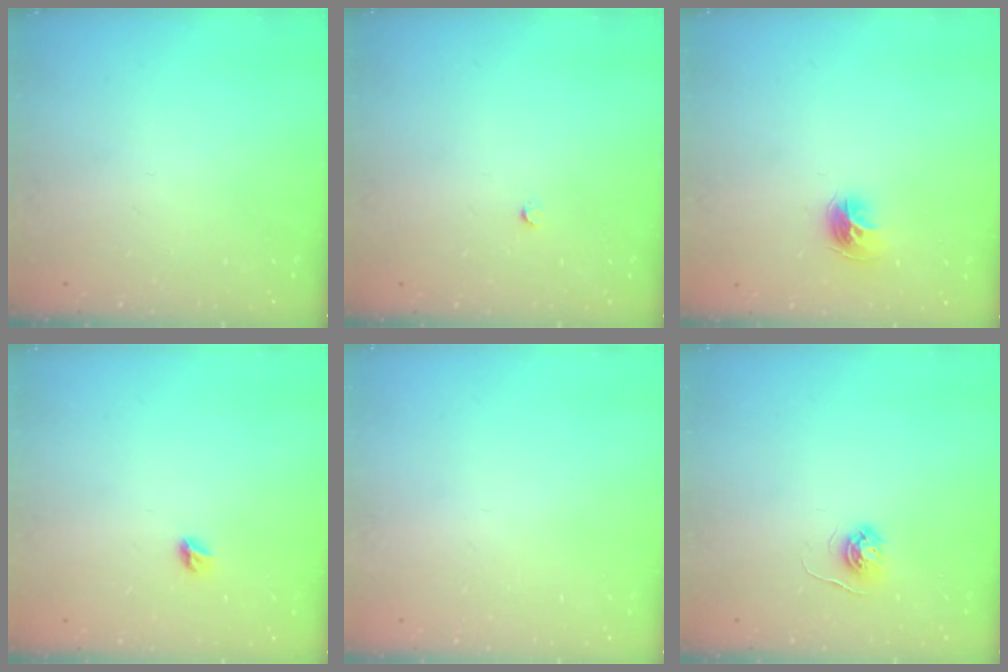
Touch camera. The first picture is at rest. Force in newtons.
{"total": 2.2, "press": 2.2, "slide": 0.3}
{"total": 8.0, "press": 8.0, "slide": 0.7}
{"total": 5.1, "press": 5.1, "slide": 0.5}
{"total": 0.7, "press": 0.7, "slide": 0.3}
{"total": 4.0, "press": 4.0, "slide": 0.4}